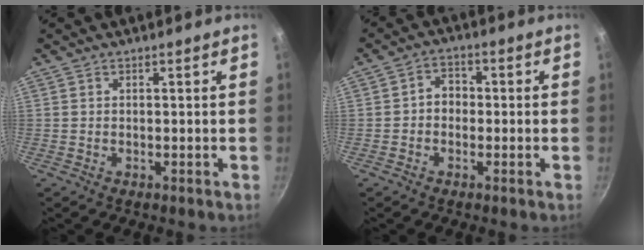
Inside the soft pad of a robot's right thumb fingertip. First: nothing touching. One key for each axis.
{"total": 3.9, "fx": -0.5, "fy": 3.2, "fz": 2.2, "tx": -0.012, "ty": 0.014, "tz": -0.016}